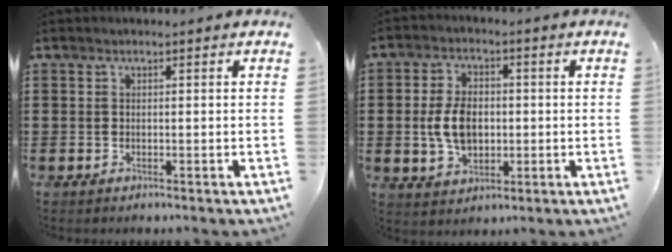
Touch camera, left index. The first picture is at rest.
{"total": 7.1, "force": [-0.3, 4.6, 5.5], "torque": [-0.117, 0.003, -0.012]}